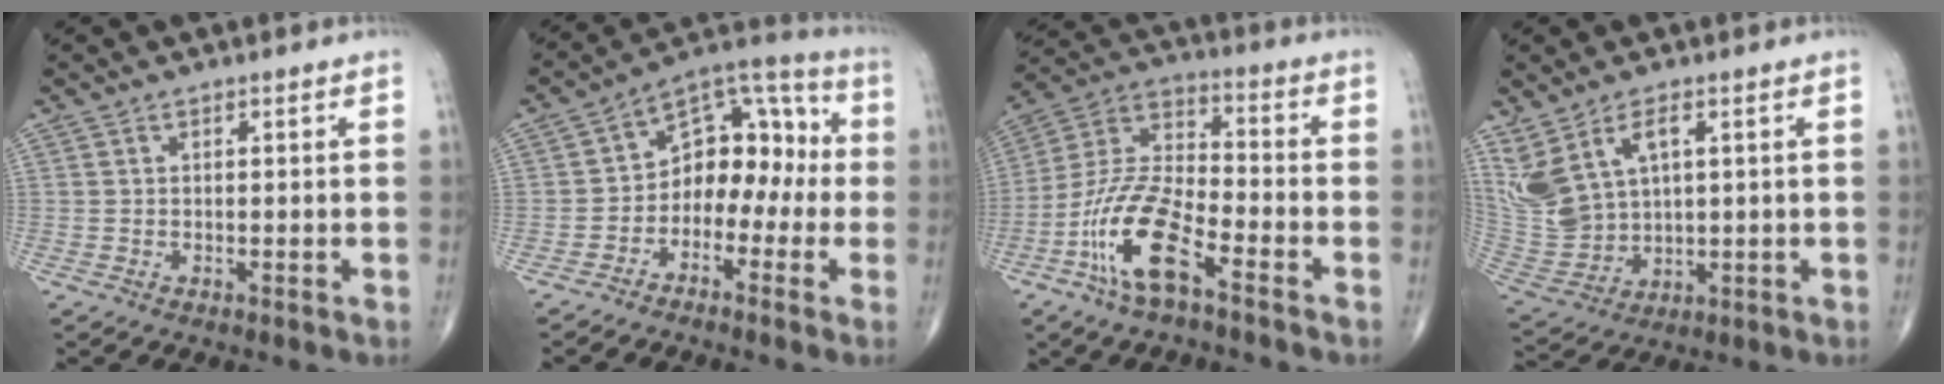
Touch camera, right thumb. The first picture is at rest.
{"total": 12.4, "force": [-2.2, 8.5, 8.8], "torque": [-0.086, 0.062, -0.052]}
{"total": 14.7, "force": [-7.5, 5.1, 11.5], "torque": [-0.241, 0.046, -0.150]}
{"total": 11.1, "force": [4.8, 6.1, 8.0], "torque": [-0.171, -0.015, 0.117]}